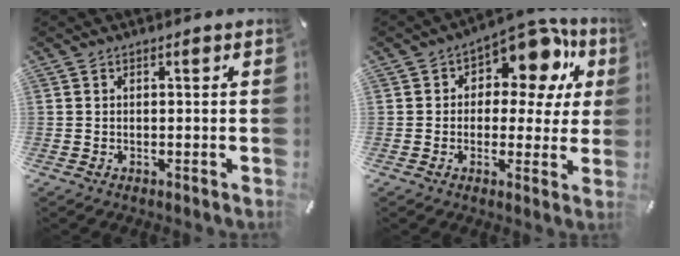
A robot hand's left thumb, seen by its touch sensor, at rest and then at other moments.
{"total": 12.5, "force": [6.1, 7.5, 7.8], "torque": [-0.107, -0.045, 0.109]}